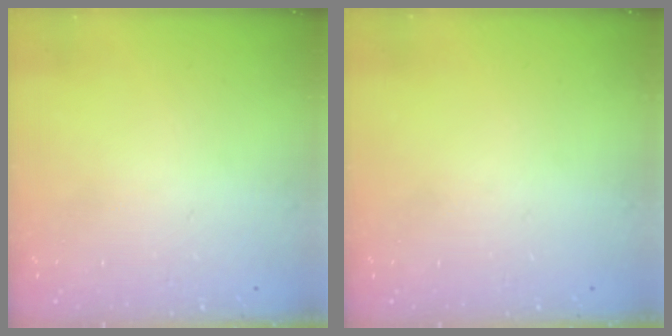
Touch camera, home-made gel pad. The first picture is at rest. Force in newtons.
{"total": 0.0}